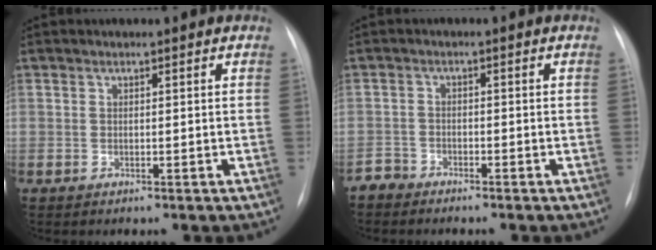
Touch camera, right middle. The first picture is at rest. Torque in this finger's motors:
{"motor_torque": [0.03, -0.04, 0.00, 0.00]}